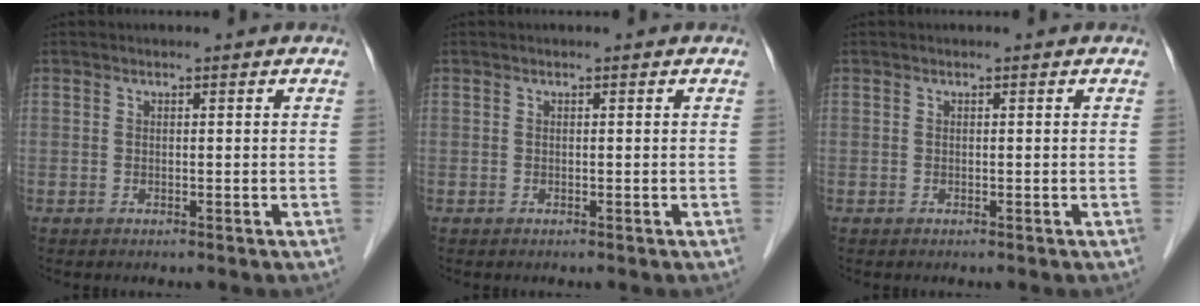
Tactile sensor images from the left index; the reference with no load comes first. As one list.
[{"total": 0.0}, {"total": 0.0}]